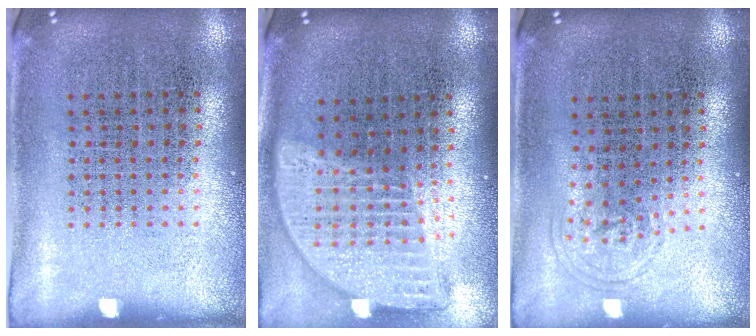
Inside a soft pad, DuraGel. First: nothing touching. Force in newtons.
{"total": 2.0, "press": 1.6, "slide": 1.2}
{"total": 0.8, "press": 0.6, "slide": 0.5}